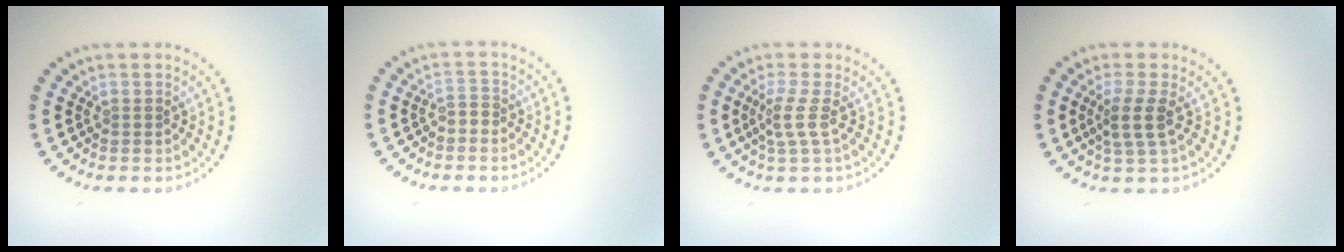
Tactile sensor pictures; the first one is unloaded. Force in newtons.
{"total": 1.0, "press": 0.8, "slide": 0.6}
{"total": 2.0, "press": 1.3, "slide": 1.5}
{"total": 2.5, "press": 2.1, "slide": 1.4}